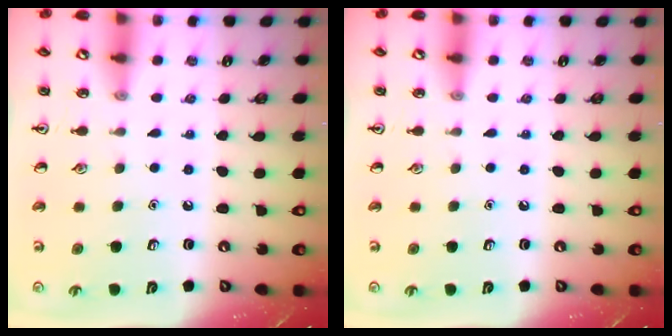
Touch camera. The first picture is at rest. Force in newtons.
{"total": 0.0}